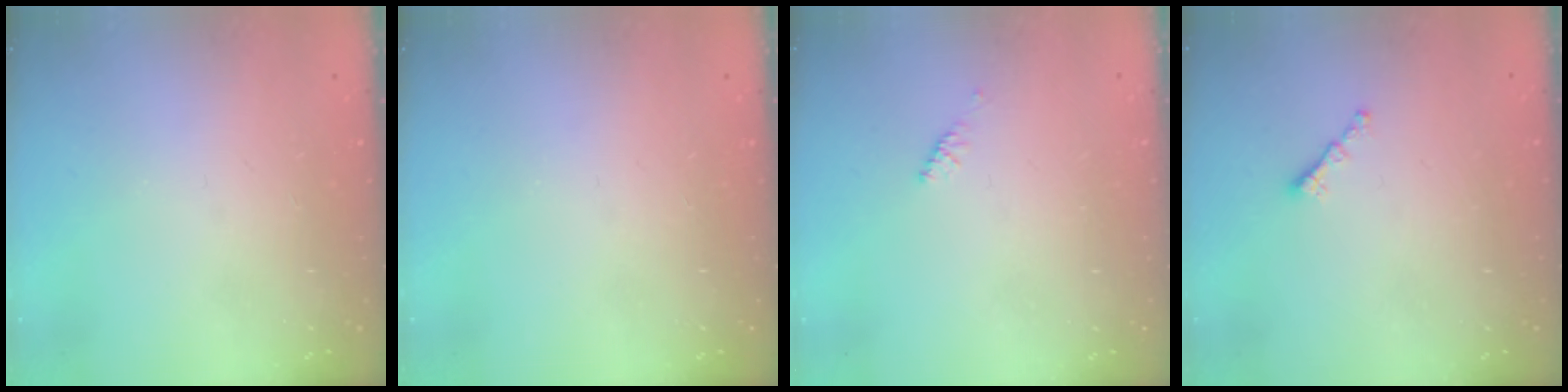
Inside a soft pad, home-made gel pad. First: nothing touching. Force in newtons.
{"total": 0.0}
{"total": 2.4, "press": 2.3, "slide": 0.7}
{"total": 0.7, "press": 0.6, "slide": 0.4}